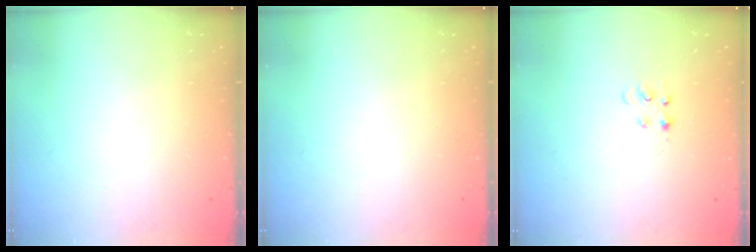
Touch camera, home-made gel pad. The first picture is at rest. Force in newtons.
{"total": 0.0}
{"total": 3.8, "press": 3.7, "slide": 0.4}